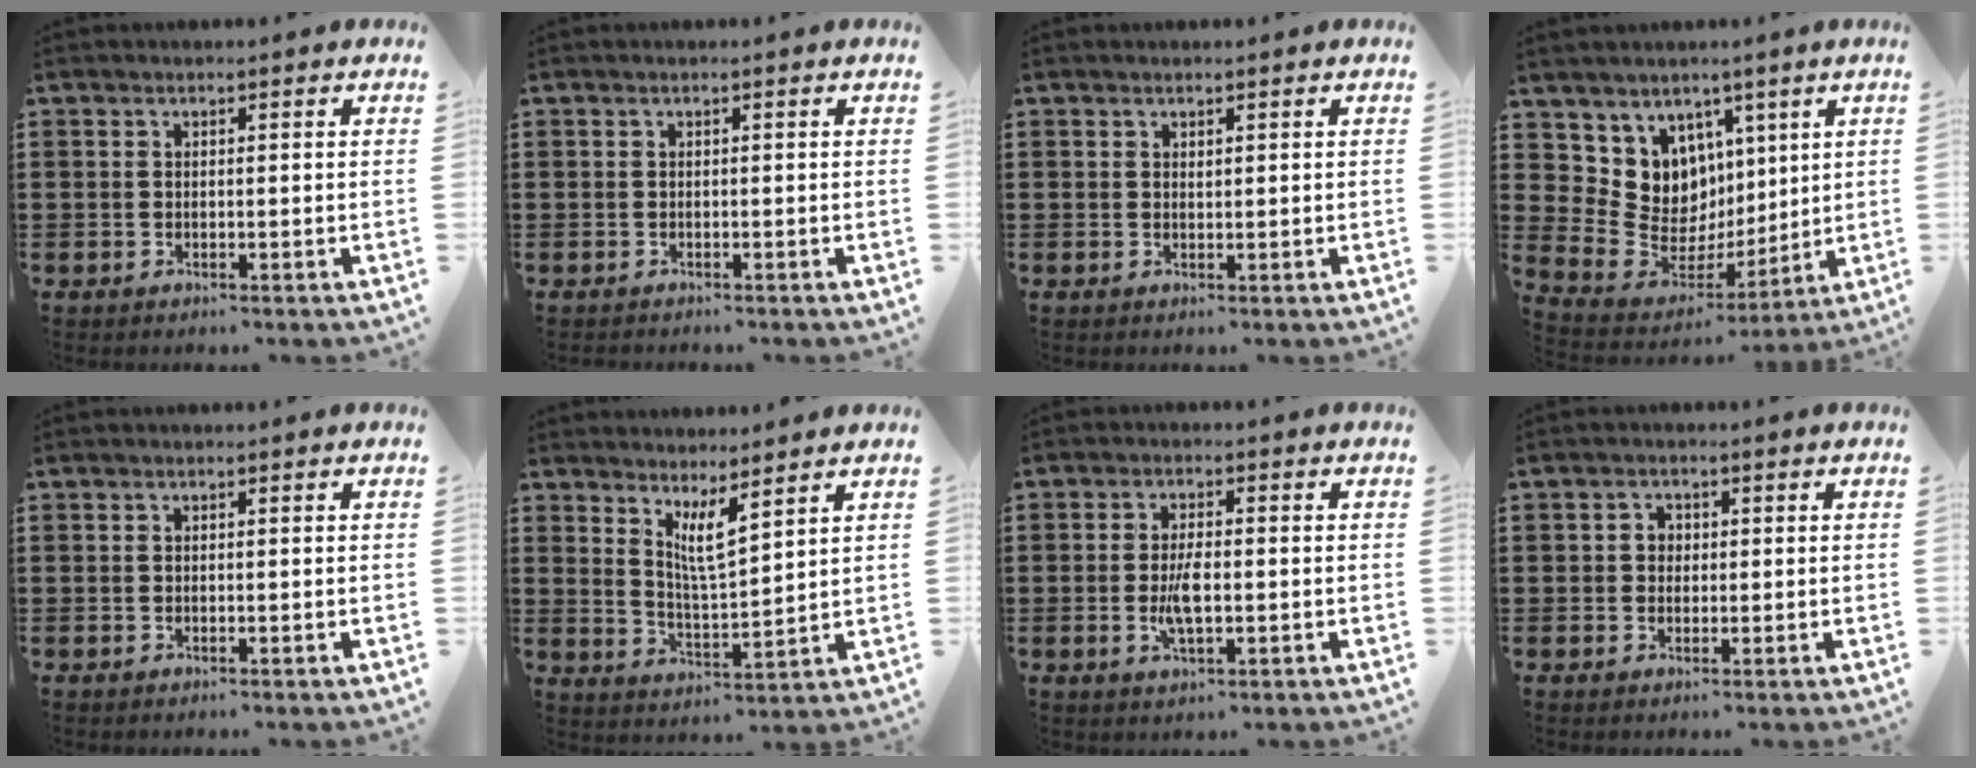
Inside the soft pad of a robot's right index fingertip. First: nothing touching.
{"total": 0.6, "force": [-0.6, 0.0, -0.2], "torque": [0.002, 0.001, -0.013]}
{"total": 0.6, "force": [0.5, 0.3, 0.2], "torque": [-0.006, 0.001, 0.010]}
{"total": 8.8, "force": [3.3, 8.1, 0.5], "torque": [-0.055, -0.046, 0.072]}
{"total": 0.0}
{"total": 5.2, "force": [3.6, 0.5, 3.7], "torque": [-0.083, -0.014, 0.065]}
{"total": 4.6, "force": [-0.7, 1.6, 4.3], "torque": [-0.089, -0.002, -0.017]}
{"total": 1.8, "force": [0.0, 1.6, 0.8], "torque": [-0.019, 0.009, -0.001]}